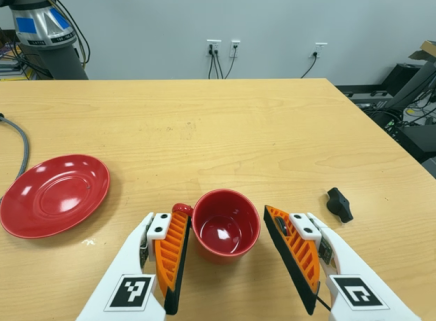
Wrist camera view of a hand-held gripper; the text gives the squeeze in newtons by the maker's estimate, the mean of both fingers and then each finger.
{"total": 0.0}